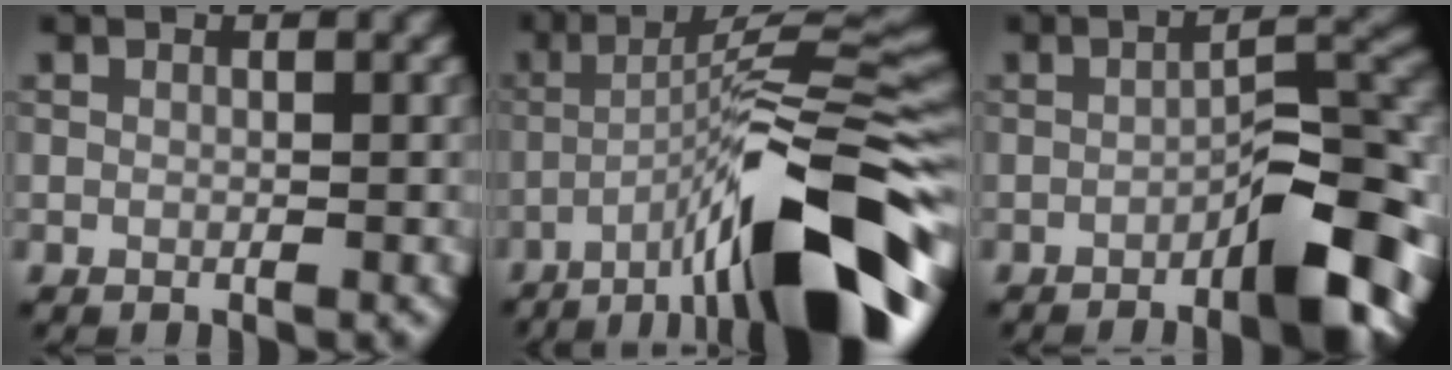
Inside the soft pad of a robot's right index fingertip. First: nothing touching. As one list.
[{"total": 14.7, "force": [-7.8, 3.0, 12.0], "torque": [-0.186, 0.016, -0.122]}, {"total": 8.8, "force": [-4.1, 2.2, 7.5], "torque": [-0.093, 0.018, -0.064]}]